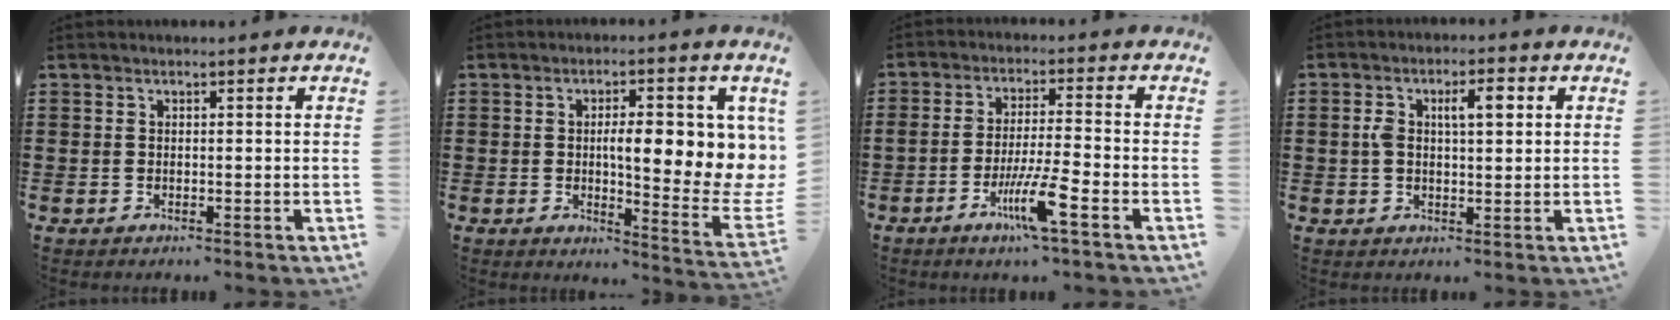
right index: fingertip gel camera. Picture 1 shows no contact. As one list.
[{"total": 9.8, "force": [1.5, 3.2, 9.1], "torque": [-0.130, -0.014, 0.020]}, {"total": 7.8, "force": [-3.9, 0.4, 6.8], "torque": [-0.126, -0.009, -0.071]}, {"total": 4.7, "force": [0.9, 1.8, 4.2], "torque": [-0.069, 0.004, 0.010]}]